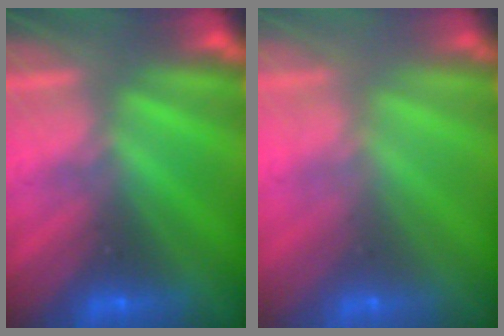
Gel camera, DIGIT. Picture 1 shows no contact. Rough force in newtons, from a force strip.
{"total": 2.7}